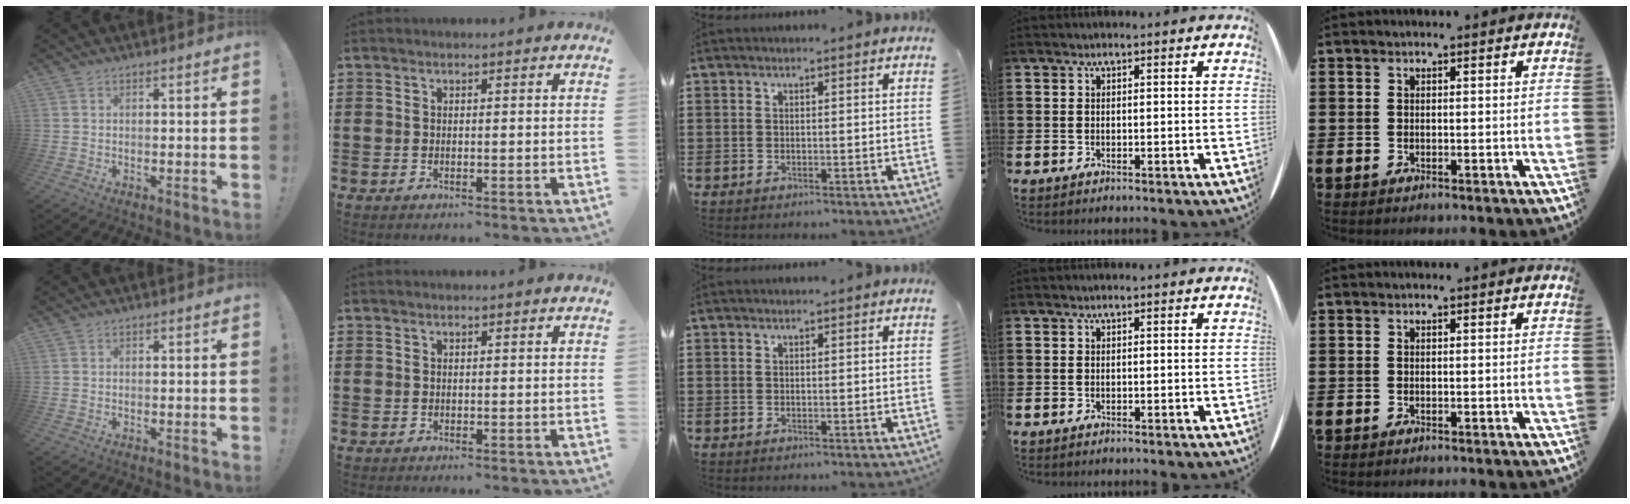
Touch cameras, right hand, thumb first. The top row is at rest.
{}